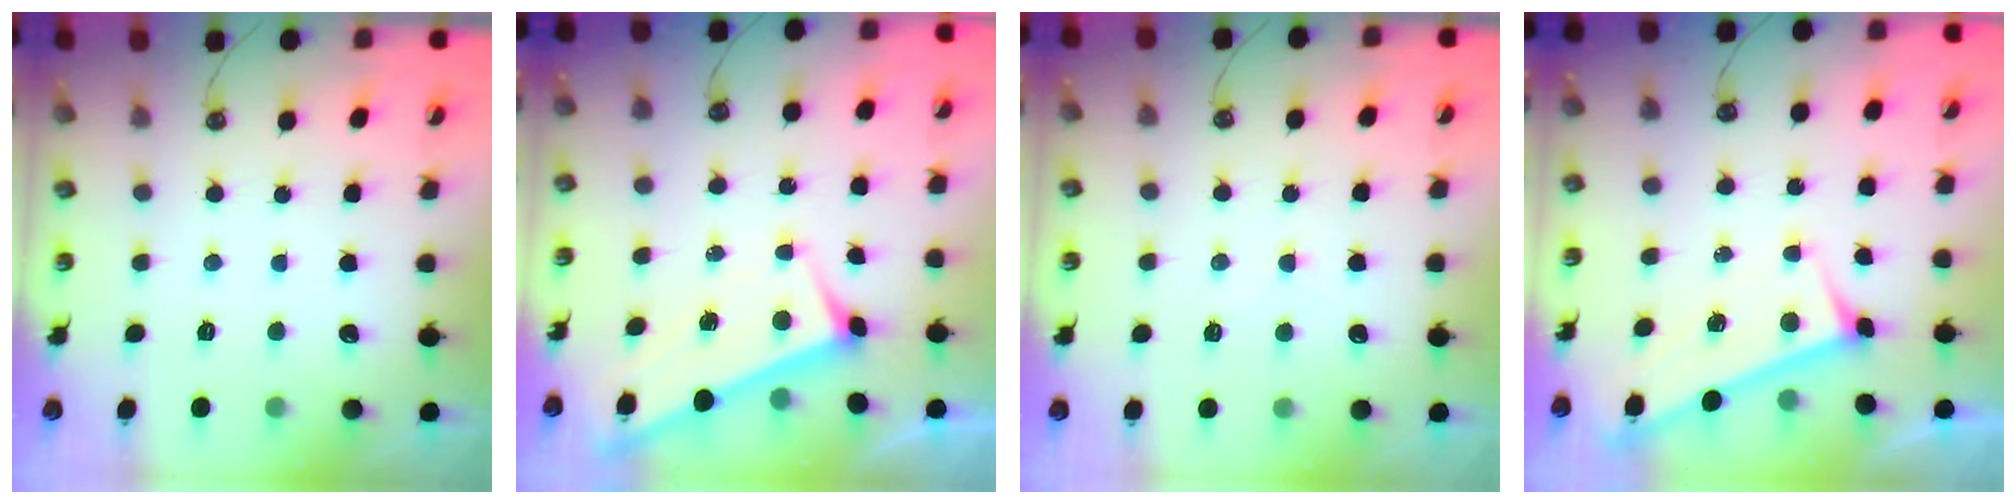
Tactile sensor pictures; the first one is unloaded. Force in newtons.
{"total": 3.1, "press": 3.1, "slide": 0.1}
{"total": 2.2, "press": 2.1, "slide": 0.4}
{"total": 3.4, "press": 3.4, "slide": 0.4}